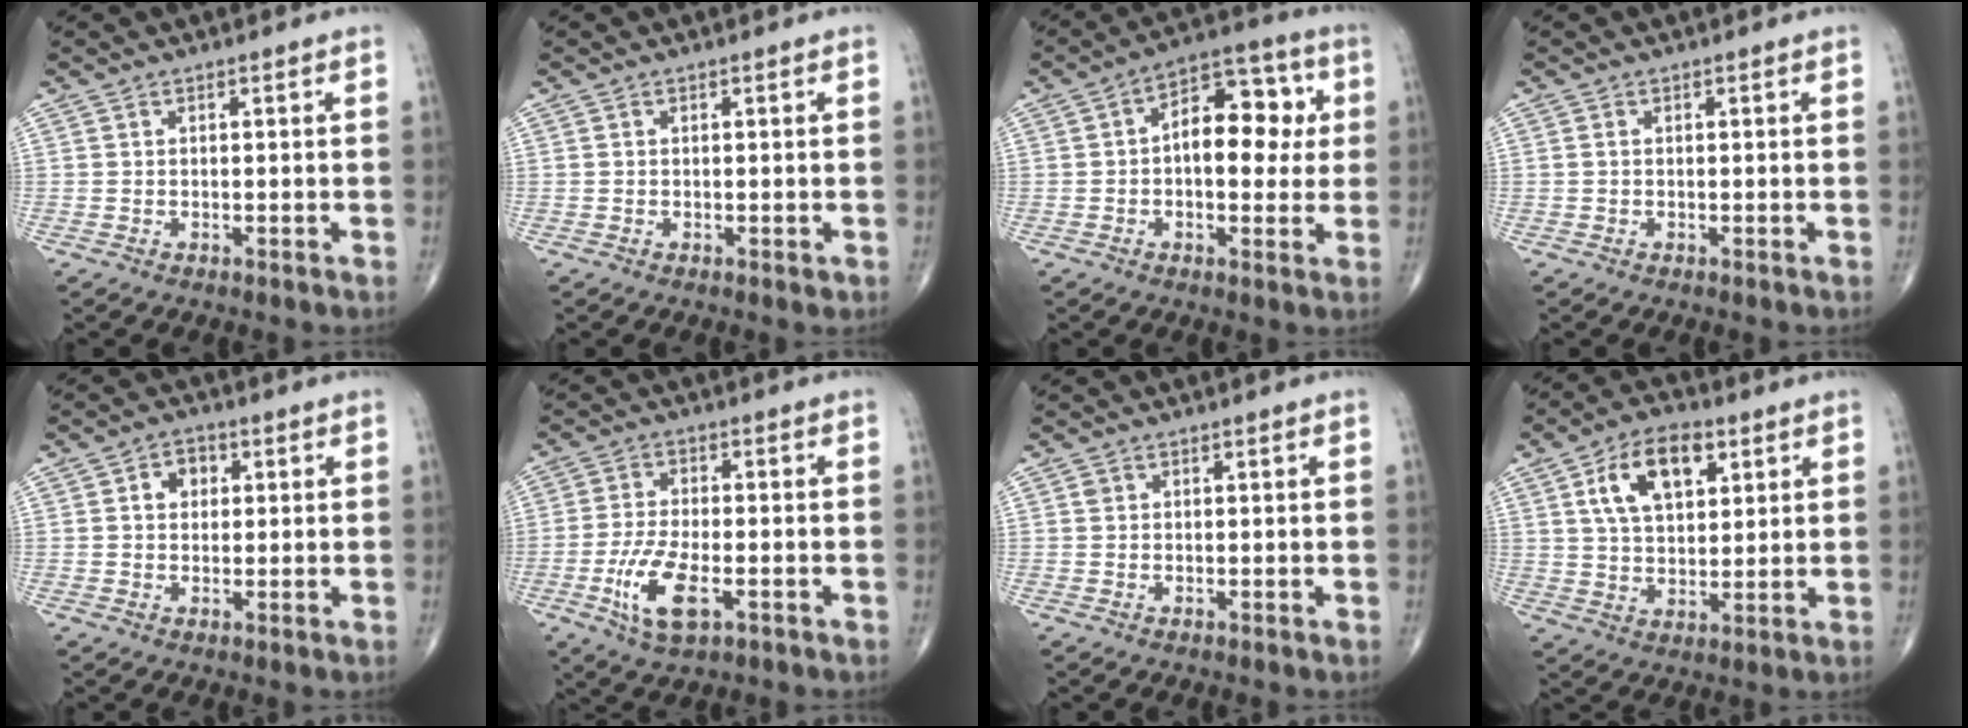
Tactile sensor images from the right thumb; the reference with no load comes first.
{"total": 0.7, "force": [-0.1, 0.5, 0.5], "torque": [-0.004, -0.001, -0.001]}
{"total": 13.6, "force": [1.4, 7.8, 11.1], "torque": [-0.121, 0.027, 0.012]}
{"total": 0.0}
{"total": 5.1, "force": [1.1, 3.9, 3.1], "torque": [-0.034, 0.010, 0.014]}
{"total": 9.2, "force": [-3.4, 3.8, 7.7], "torque": [-0.163, 0.003, -0.061]}
{"total": 0.7, "force": [0.2, 0.6, 0.2], "torque": [-0.001, 0.001, 0.005]}
{"total": 12.2, "force": [4.7, 6.9, 8.9], "torque": [-0.134, -0.005, 0.082]}